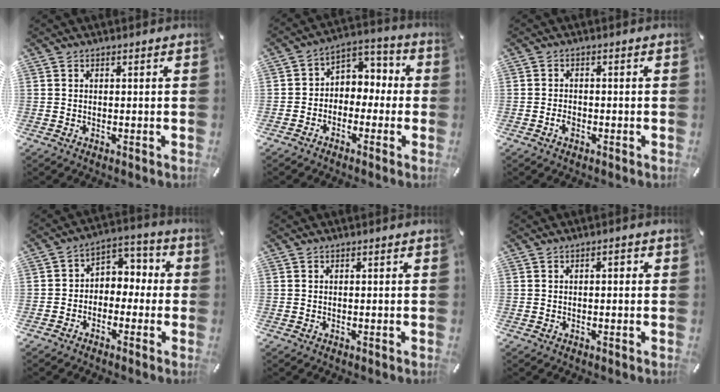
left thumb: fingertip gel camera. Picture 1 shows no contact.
{"total": 5.8, "force": [-1.9, 5.3, 1.2], "torque": [-0.017, 0.017, -0.039]}
{"total": 2.0, "force": [-1.0, 1.2, 1.2], "torque": [-0.024, 0.005, -0.020]}
{"total": 5.6, "force": [-2.3, 4.9, 1.6], "torque": [-0.022, 0.023, -0.048]}
{"total": 0.0}
{"total": 1.6, "force": [-0.1, 0.7, 1.4], "torque": [-0.027, 0.006, -0.004]}